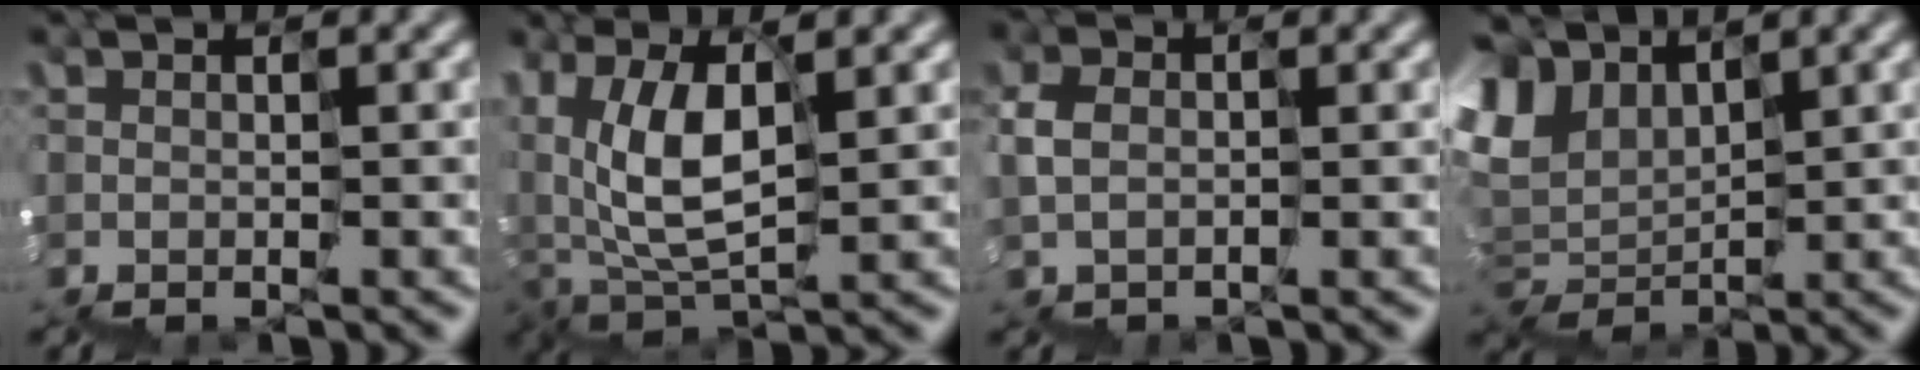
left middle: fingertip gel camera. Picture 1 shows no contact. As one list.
[{"total": 4.2, "force": [2.0, 2.5, 2.7], "torque": [-0.072, 0.019, 0.036]}, {"total": 0.5, "force": [0.0, 0.3, -0.4], "torque": [-0.007, 0.019, -0.009]}, {"total": 4.2, "force": [3.7, 1.8, -0.8], "torque": [0.002, 0.022, 0.067]}]